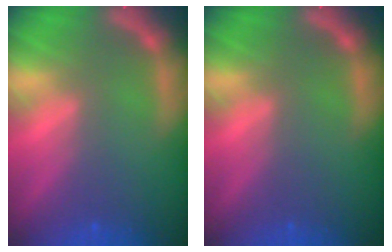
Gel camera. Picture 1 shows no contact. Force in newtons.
{"total": 0.0}